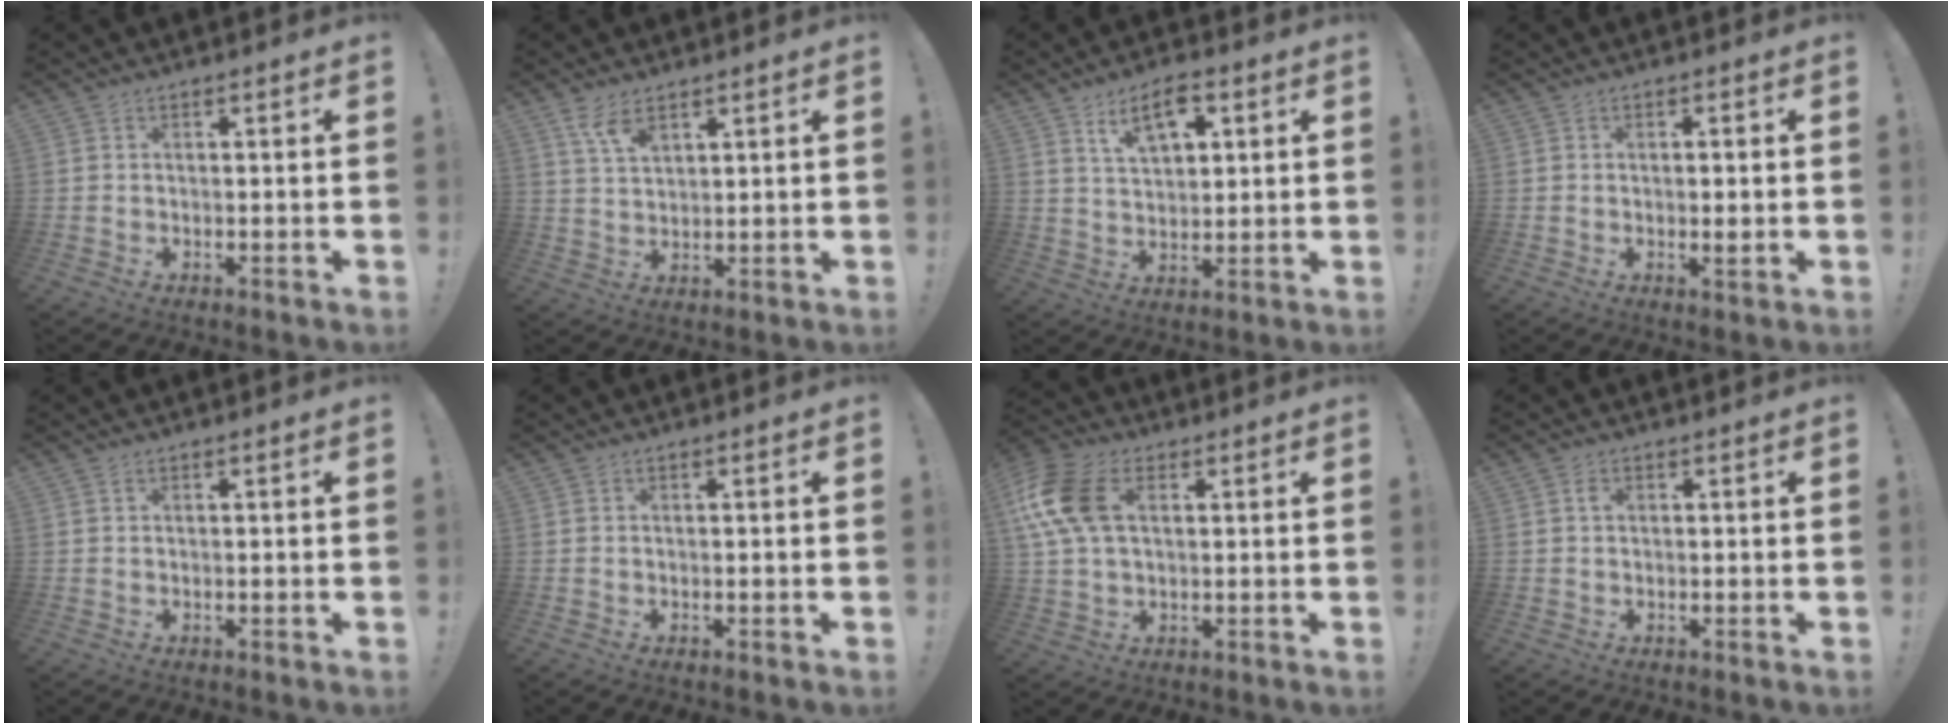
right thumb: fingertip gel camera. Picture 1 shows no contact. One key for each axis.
{"total": 6.0, "fx": 4.1, "fy": 2.3, "fz": 3.8, "tx": -0.067, "ty": -0.022, "tz": 0.074}
{"total": 9.3, "fx": 5.1, "fy": 4.5, "fz": 6.4, "tx": -0.093, "ty": -0.016, "tz": 0.088}
{"total": 2.0, "fx": -0.1, "fy": 0.4, "fz": 2.0, "tx": -0.020, "ty": -0.002, "tz": -0.006}
{"total": 0.0}
{"total": 0.5, "fx": -0.3, "fy": -0.1, "fz": 0.4, "tx": -0.007, "ty": -0.001, "tz": -0.006}
{"total": 15.0, "fx": 3.9, "fy": 9.3, "fz": 11.1, "tx": -0.234, "ty": 0.002, "tz": 0.076}
{"total": 1.2, "fx": 0.2, "fy": 0.8, "fz": 0.8, "tx": -0.009, "ty": 0.002, "tz": 0.001}